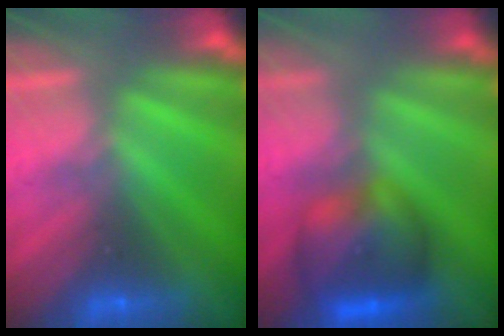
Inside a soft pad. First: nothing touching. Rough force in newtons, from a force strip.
{"total": 6.4}